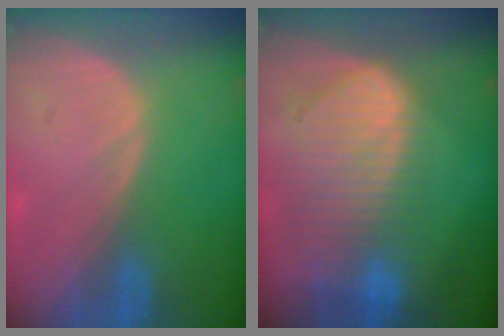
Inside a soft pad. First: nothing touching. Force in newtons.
{"total": 10.6, "press": 9.1, "slide": 5.4}